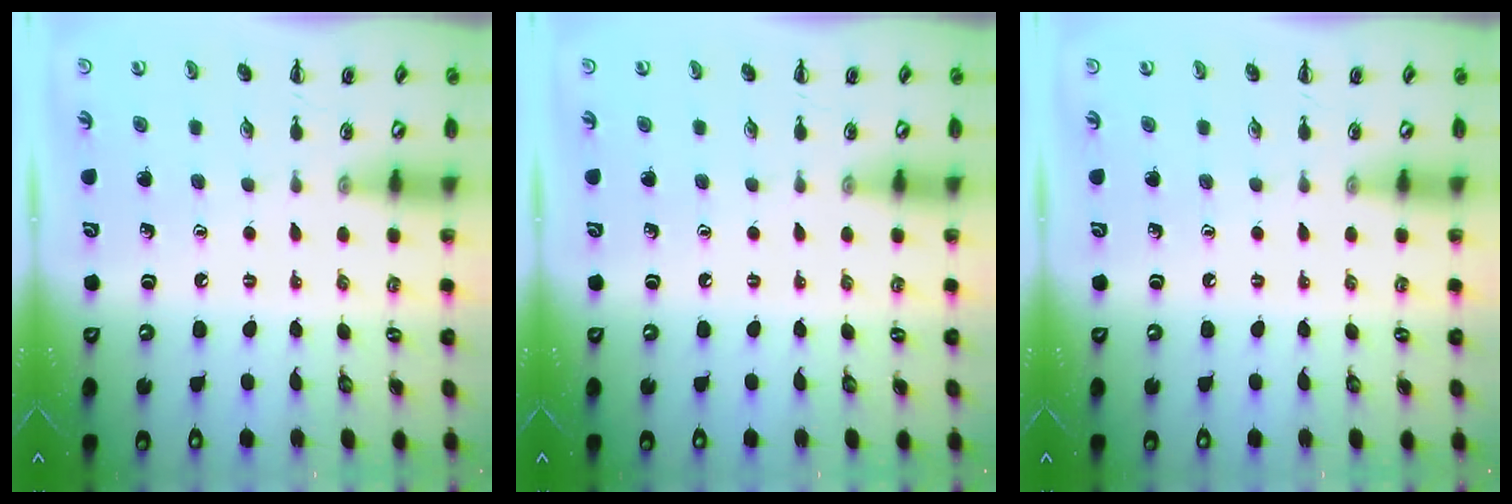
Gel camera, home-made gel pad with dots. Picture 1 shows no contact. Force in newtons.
{"total": 0.0}
{"total": 0.0}